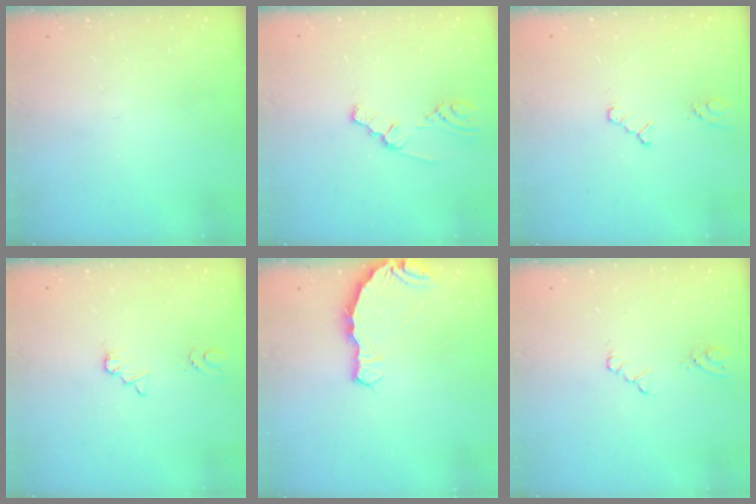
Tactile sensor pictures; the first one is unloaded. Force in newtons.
{"total": 1.6, "press": 1.5, "slide": 0.4}
{"total": 2.0, "press": 2.0, "slide": 0.4}
{"total": 1.3, "press": 1.3, "slide": 0.2}
{"total": 8.1, "press": 6.7, "slide": 4.5}
{"total": 4.0, "press": 3.9, "slide": 0.6}